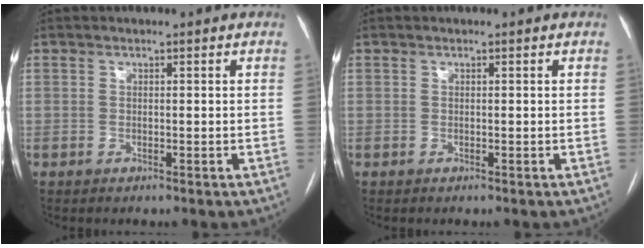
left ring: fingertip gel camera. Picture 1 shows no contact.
{"total": 0.0}